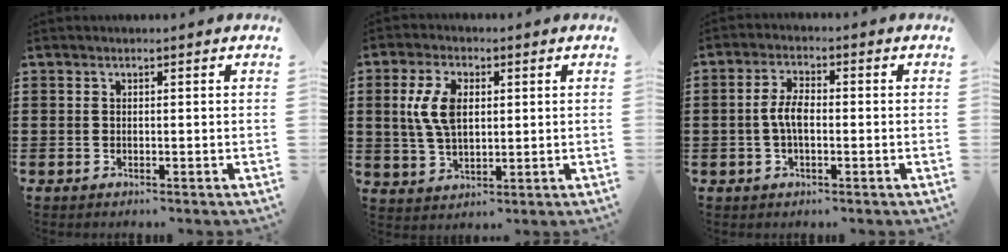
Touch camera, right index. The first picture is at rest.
{"total": 7.1, "force": [1.2, 4.0, 5.8], "torque": [-0.134, 0.010, 0.017]}
{"total": 4.2, "force": [-0.6, 1.9, 3.7], "torque": [-0.091, 0.000, -0.019]}